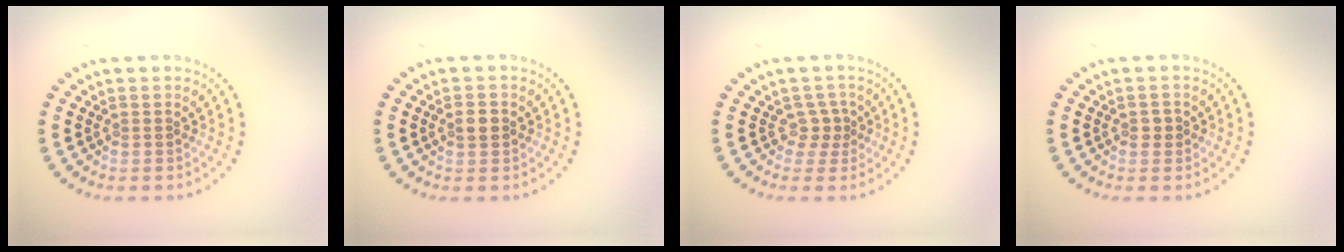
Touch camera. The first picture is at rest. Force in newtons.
{"total": 1.5, "press": 1.4, "slide": 0.3}
{"total": 1.5, "press": 1.0, "slide": 1.2}
{"total": 1.0, "press": 1.0, "slide": 0.2}